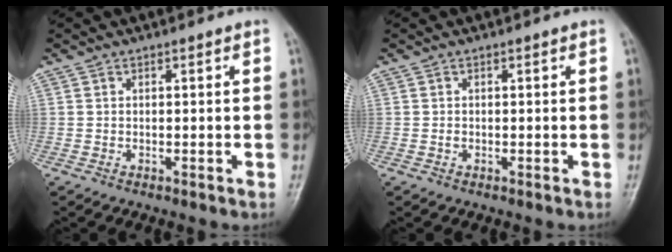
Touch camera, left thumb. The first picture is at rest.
{"total": 0.7, "force": [-0.1, 0.6, 0.4], "torque": [-0.001, 0.002, -0.003]}